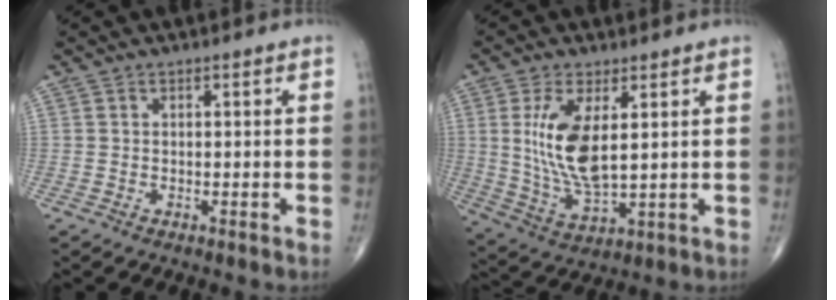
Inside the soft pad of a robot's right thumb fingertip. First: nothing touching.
{"total": 11.8, "force": [2.6, 4.8, 10.5], "torque": [-0.213, -0.023, 0.062]}